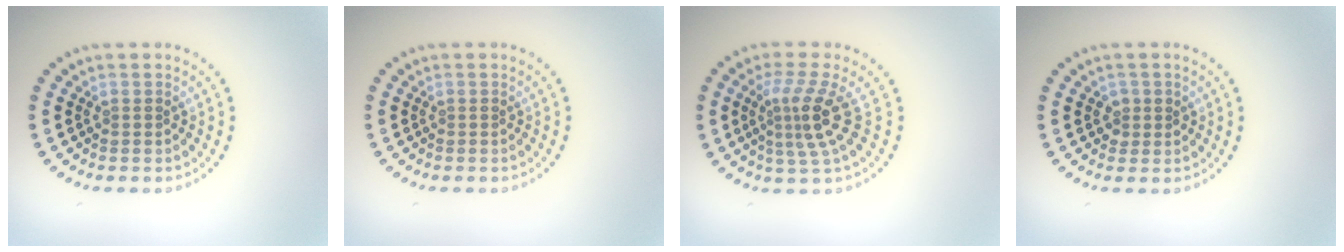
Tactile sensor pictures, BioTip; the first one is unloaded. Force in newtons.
{"total": 0.0}
{"total": 3.8, "press": 2.6, "slide": 2.7}
{"total": 1.2, "press": 1.1, "slide": 0.4}